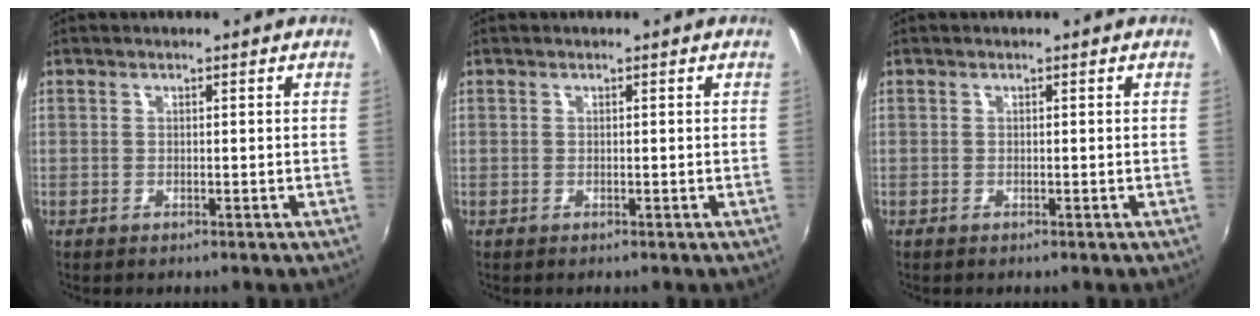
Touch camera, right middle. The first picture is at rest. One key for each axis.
{"total": 0.0}
{"total": 0.0}